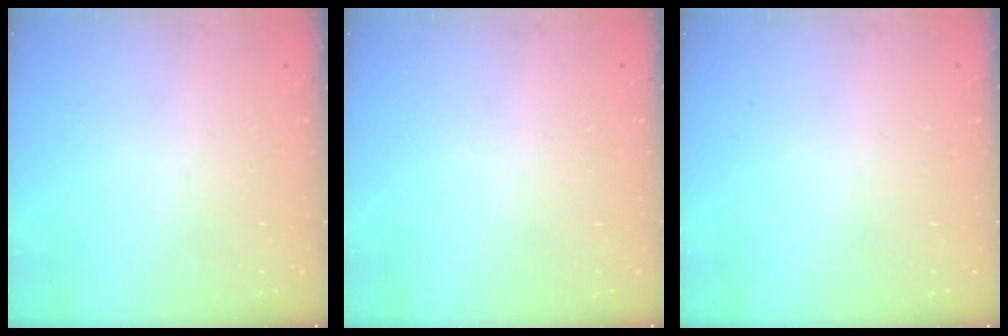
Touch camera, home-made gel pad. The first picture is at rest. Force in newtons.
{"total": 0.0}
{"total": 0.0}